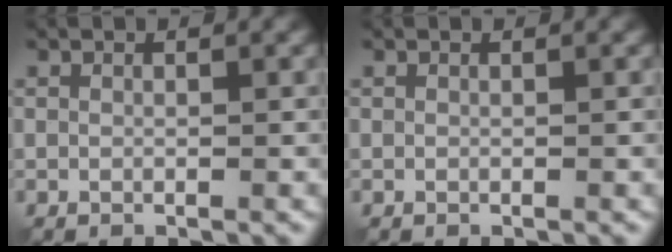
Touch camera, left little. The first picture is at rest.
{"total": 0.0}